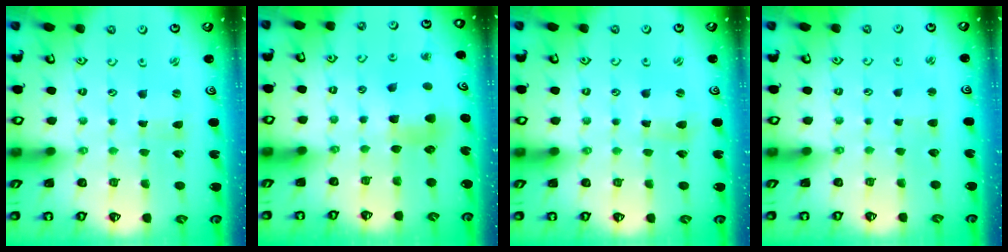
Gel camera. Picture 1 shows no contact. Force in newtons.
{"total": 6.1, "press": 6.1, "slide": 0.6}
{"total": 2.5, "press": 2.5, "slide": 0.3}
{"total": 1.4, "press": 1.3, "slide": 0.3}